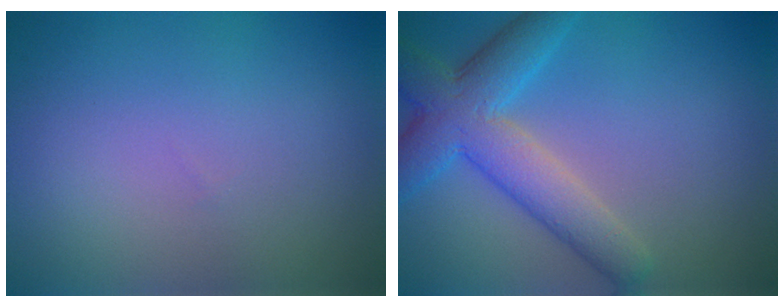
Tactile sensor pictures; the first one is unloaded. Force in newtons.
{"total": 6.4, "press": 6.4, "slide": 0.2}